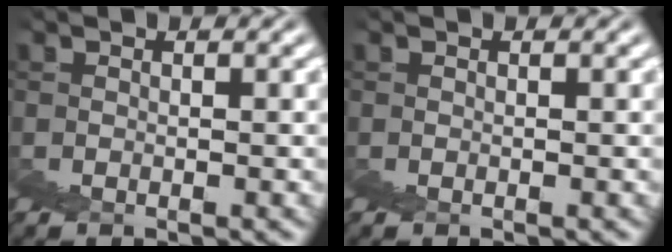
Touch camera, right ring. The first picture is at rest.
{"total": 0.0}